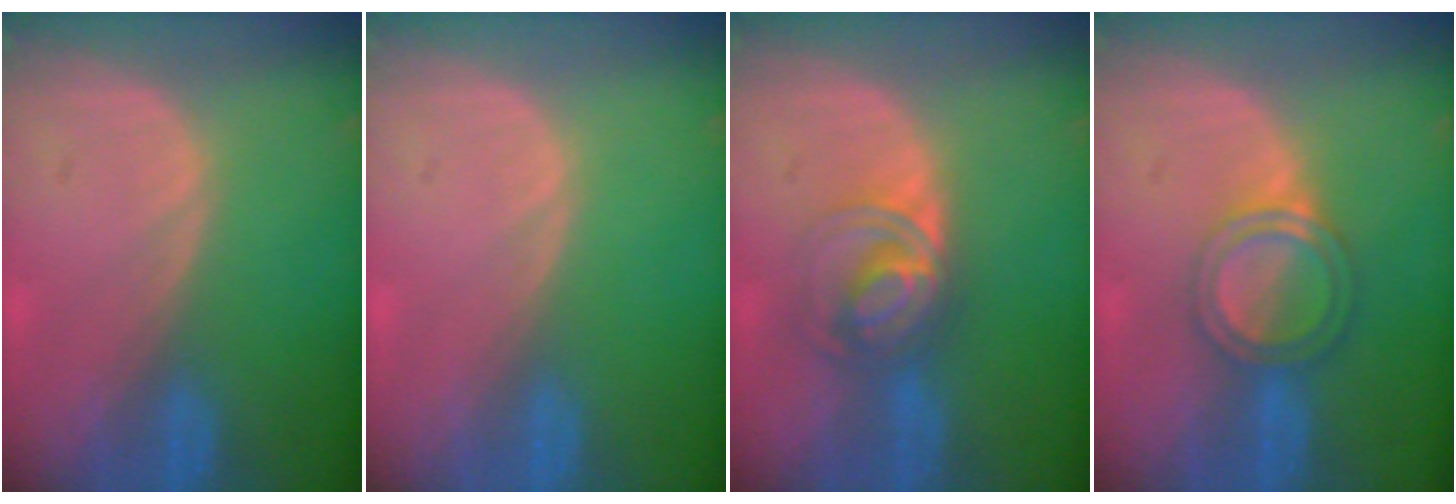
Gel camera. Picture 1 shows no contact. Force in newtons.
{"total": 0.0}
{"total": 6.5, "press": 5.8, "slide": 2.9}
{"total": 5.2, "press": 4.7, "slide": 2.2}